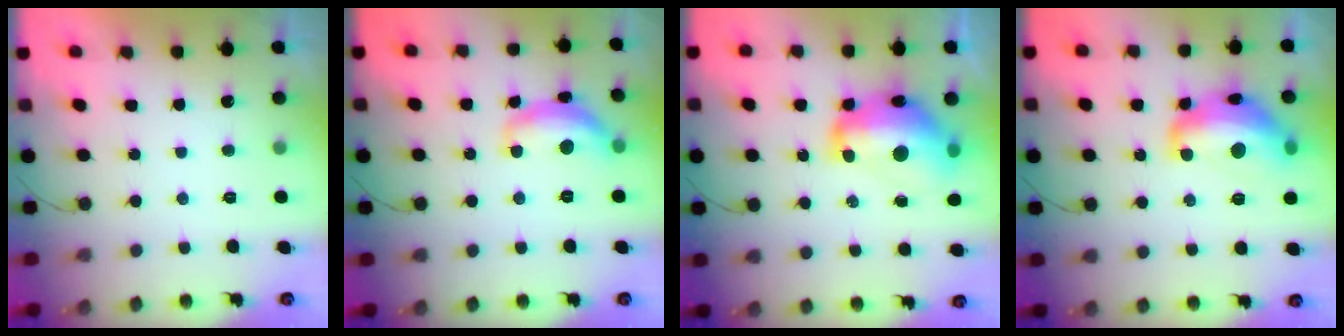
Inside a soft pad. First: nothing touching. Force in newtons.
{"total": 12.5, "press": 12.5, "slide": 0.7}
{"total": 17.8, "press": 17.7, "slide": 2.1}
{"total": 15.7, "press": 15.6, "slide": 1.1}